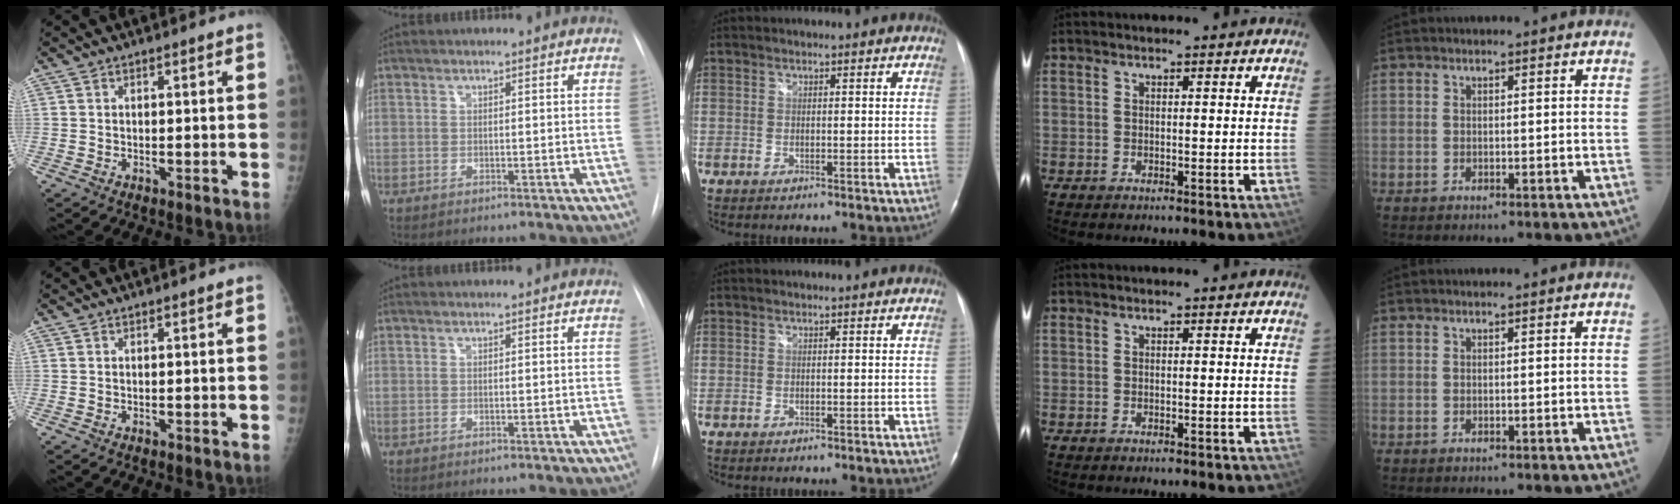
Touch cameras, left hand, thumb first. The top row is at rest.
{}